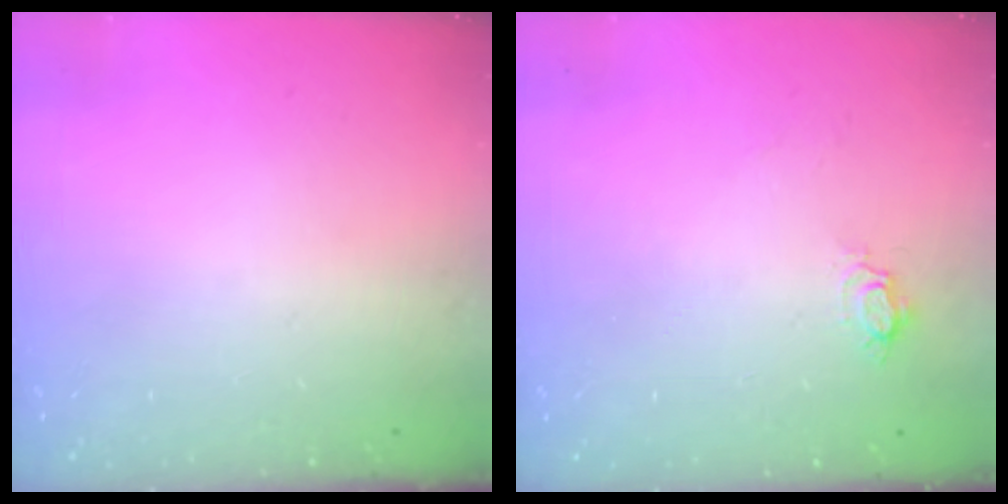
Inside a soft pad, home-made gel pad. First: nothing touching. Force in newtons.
{"total": 4.1, "press": 4.1, "slide": 0.4}